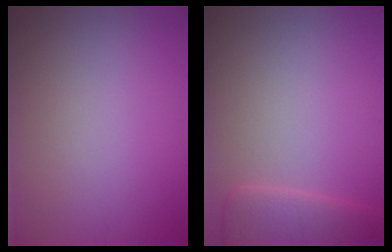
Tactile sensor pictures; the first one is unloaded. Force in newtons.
{"total": 3.8, "press": 3.7, "slide": 0.6}